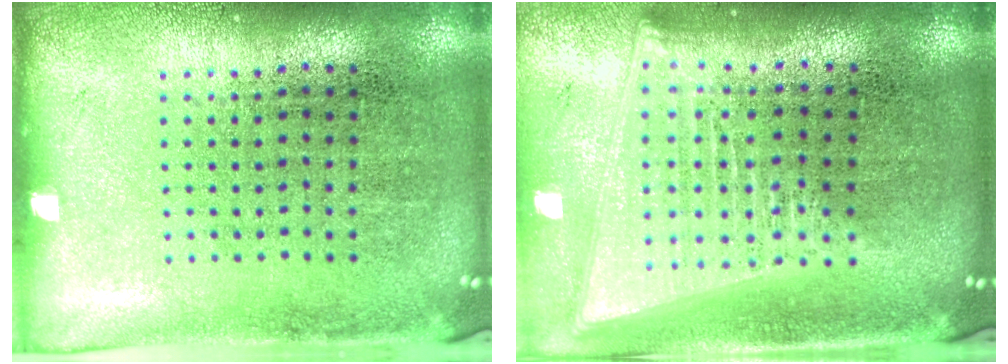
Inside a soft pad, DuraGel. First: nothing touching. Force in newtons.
{"total": 2.1, "press": 1.8, "slide": 1.1}